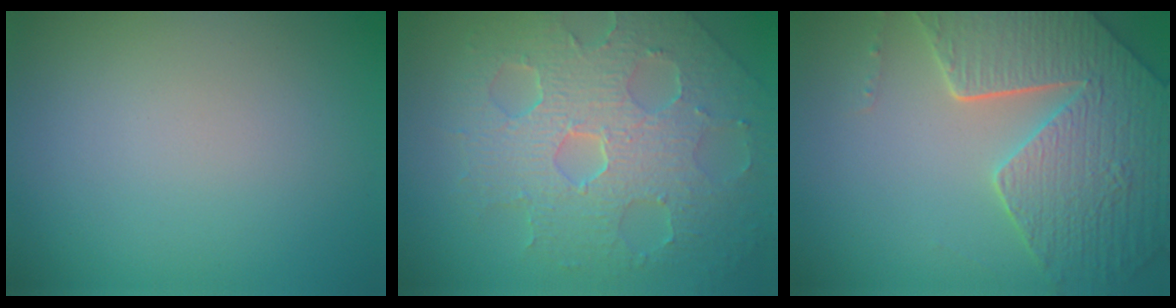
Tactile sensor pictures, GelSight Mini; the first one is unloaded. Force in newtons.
{"total": 8.2, "press": 5.6, "slide": 6.0}
{"total": 8.2, "press": 5.9, "slide": 5.6}